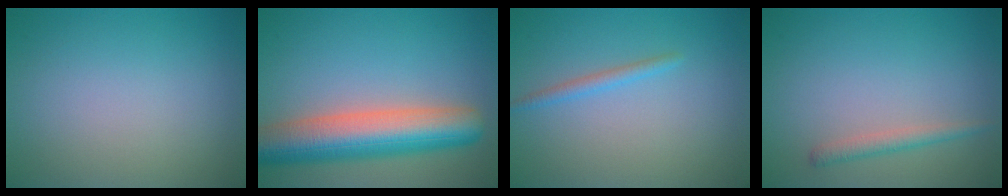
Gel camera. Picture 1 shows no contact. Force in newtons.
{"total": 9.3, "press": 9.3, "slide": 0.7}
{"total": 1.3, "press": 1.3, "slide": 0.0}
{"total": 1.5, "press": 1.5, "slide": 0.1}